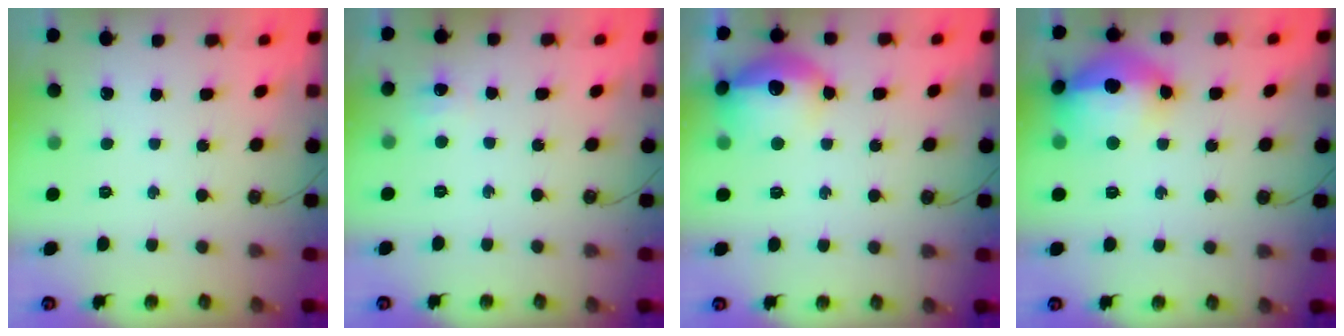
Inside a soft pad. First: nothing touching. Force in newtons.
{"total": 4.8, "press": 4.7, "slide": 0.6}
{"total": 16.3, "press": 16.3, "slide": 1.1}
{"total": 17.5, "press": 17.4, "slide": 1.9}